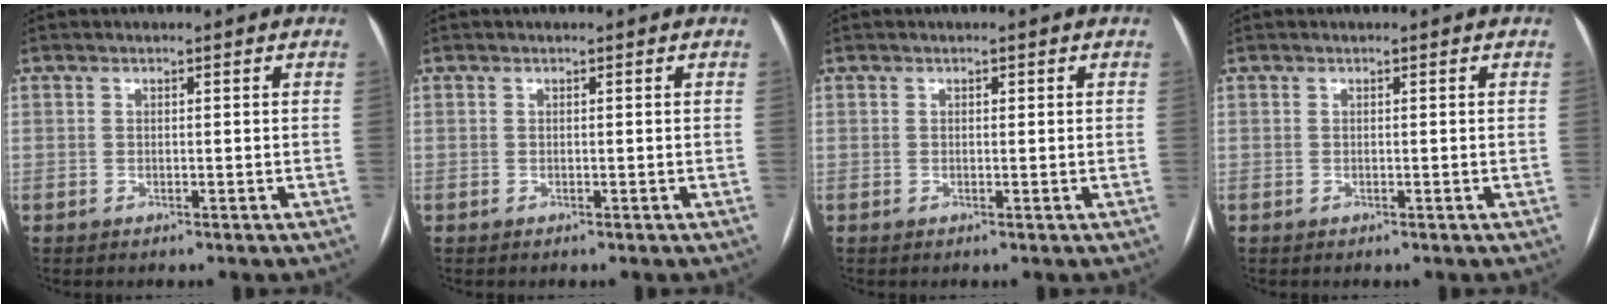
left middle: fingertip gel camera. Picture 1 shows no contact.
{"total": 0.0}
{"total": 0.6, "force": [0.2, 0.3, 0.4], "torque": [-0.005, 0.001, 0.003]}
{"total": 0.0}